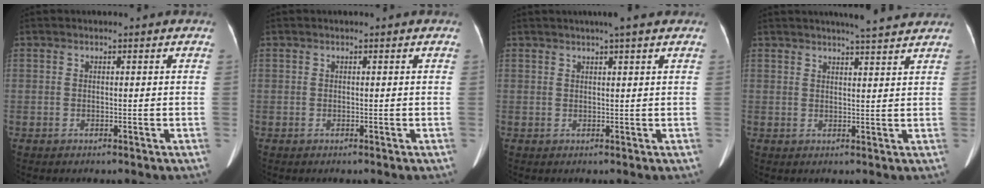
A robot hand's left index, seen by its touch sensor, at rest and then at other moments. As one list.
[{"total": 0.0}, {"total": 4.2, "force": [3.3, 0.0, 2.6], "torque": [-0.038, 0.021, 0.048]}, {"total": 6.7, "force": [6.0, 0.0, 2.8], "torque": [-0.045, 0.008, 0.074]}]